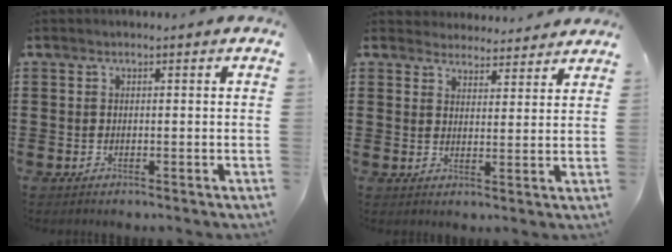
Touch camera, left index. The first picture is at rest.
{"total": 4.0, "force": [3.9, 0.7, -0.1], "torque": [-0.012, -0.012, 0.072]}